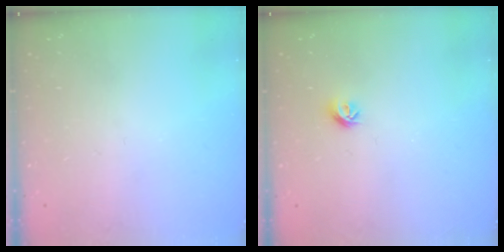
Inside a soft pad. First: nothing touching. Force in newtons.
{"total": 5.4, "press": 5.3, "slide": 0.9}